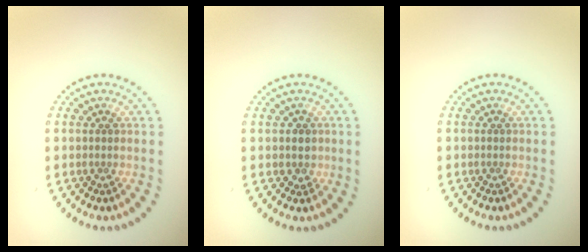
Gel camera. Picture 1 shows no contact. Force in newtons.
{"total": 1.1, "press": 0.9, "slide": 0.6}
{"total": 0.0}